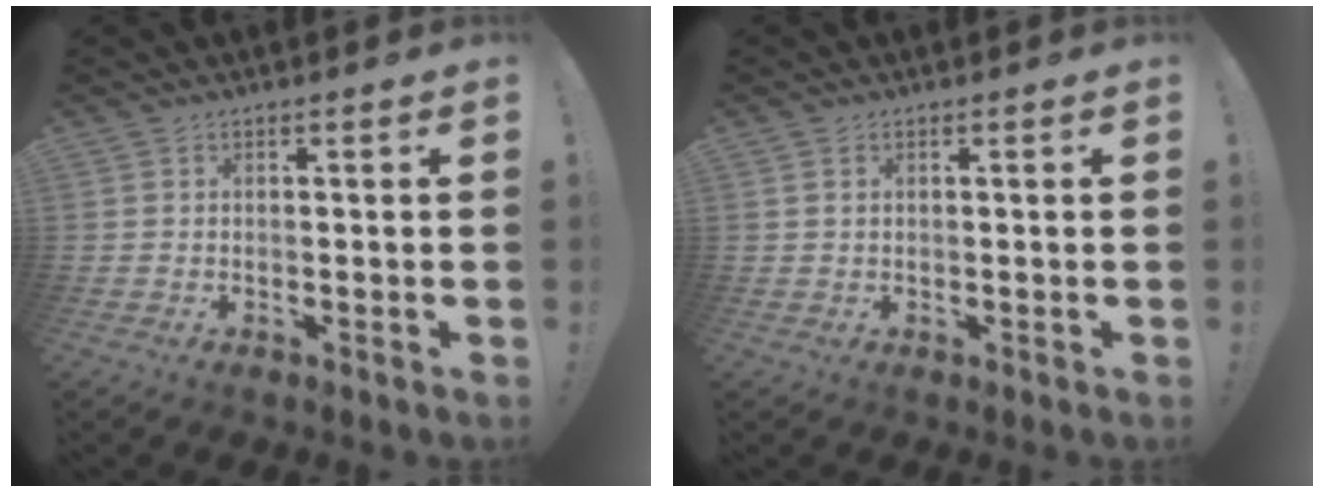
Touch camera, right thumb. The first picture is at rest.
{"total": 1.0, "force": [0.5, 0.7, 0.6], "torque": [-0.017, 0.004, 0.010]}